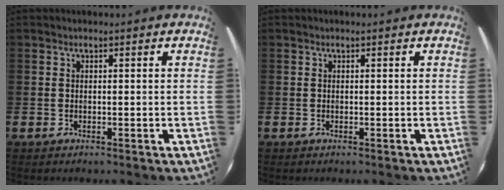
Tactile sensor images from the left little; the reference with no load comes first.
{"total": 0.0}